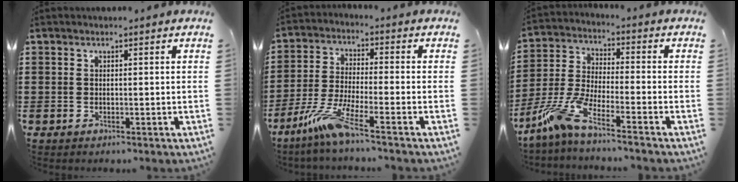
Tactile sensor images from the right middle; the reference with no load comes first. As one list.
[{"total": 7.1, "force": [-4.5, 0.0, 5.6], "torque": [-0.129, -0.023, -0.090]}, {"total": 7.4, "force": [-5.3, 0.9, 5.1], "torque": [-0.130, -0.020, -0.109]}]